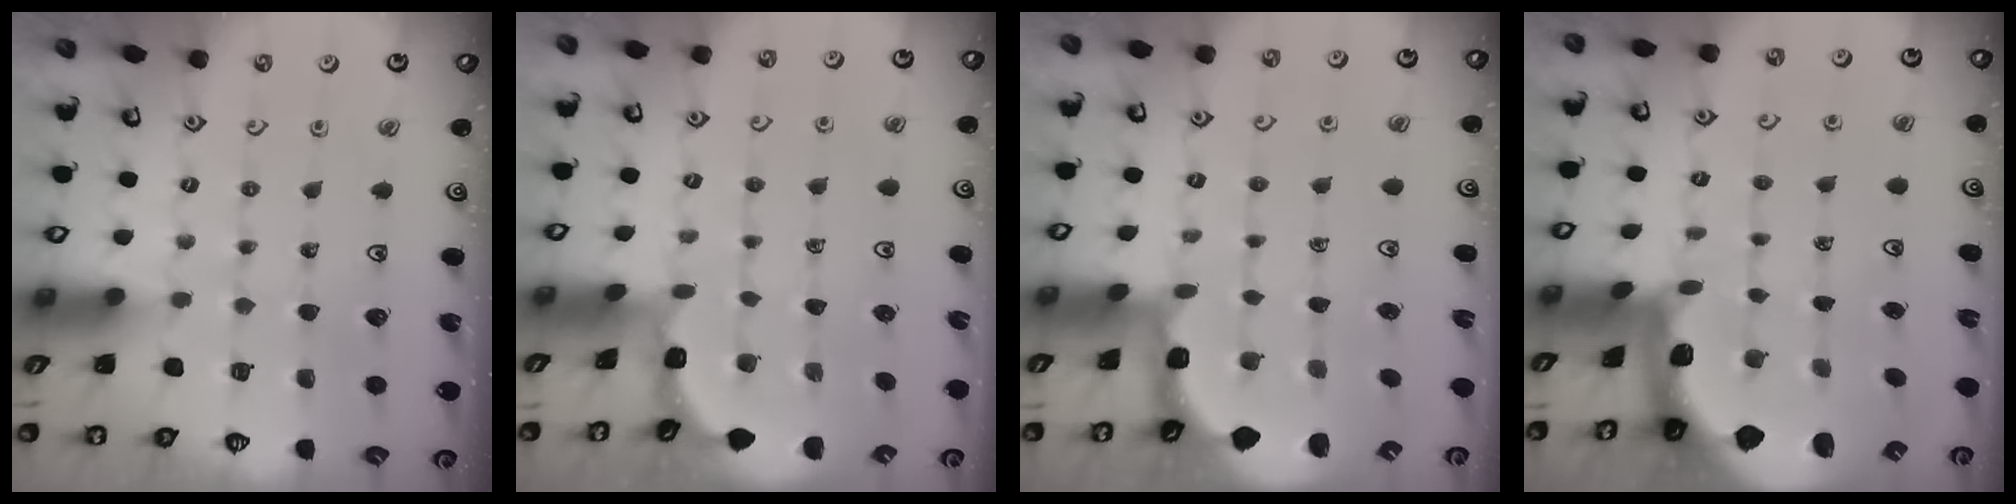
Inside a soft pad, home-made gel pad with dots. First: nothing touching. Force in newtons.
{"total": 1.2, "press": 1.2, "slide": 0.1}
{"total": 1.7, "press": 1.6, "slide": 0.5}
{"total": 1.8, "press": 1.7, "slide": 0.4}